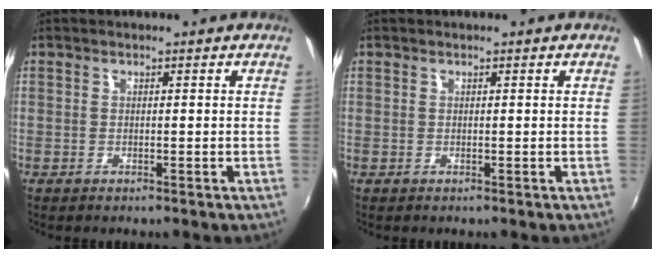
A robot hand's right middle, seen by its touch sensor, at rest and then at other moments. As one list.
[{"total": 0.0}]